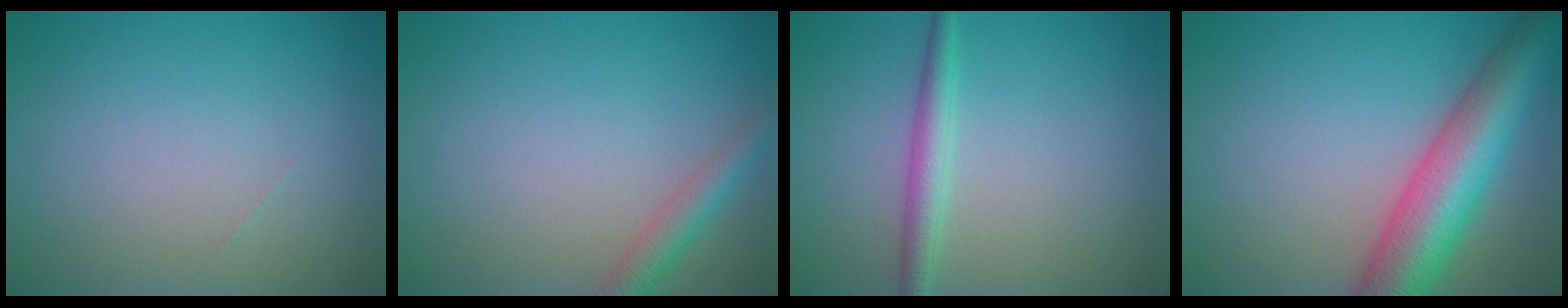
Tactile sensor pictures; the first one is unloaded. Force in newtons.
{"total": 2.3, "press": 2.3, "slide": 0.1}
{"total": 2.4, "press": 2.4, "slide": 0.1}
{"total": 9.1, "press": 9.1, "slide": 0.4}